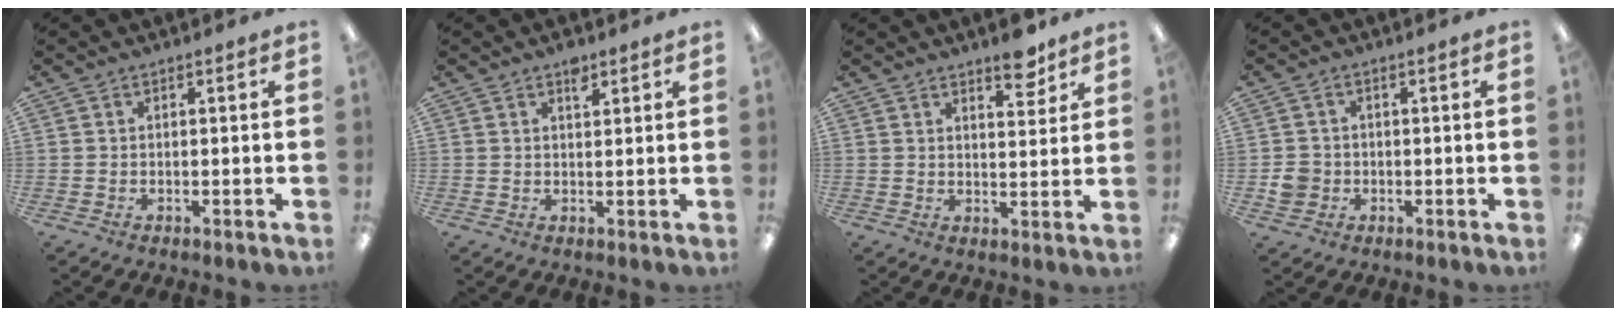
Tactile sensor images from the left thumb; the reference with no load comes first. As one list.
[{"total": 2.8, "force": [2.0, 1.2, 1.5], "torque": [-0.019, -0.007, 0.033]}, {"total": 6.0, "force": [4.7, 2.2, 2.9], "torque": [-0.018, -0.033, 0.077]}, {"total": 3.9, "force": [-0.8, 3.6, 1.1], "torque": [-0.011, 0.003, -0.015]}]